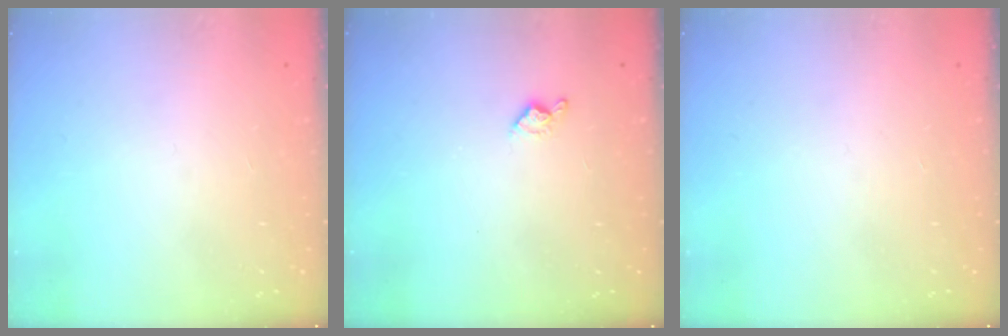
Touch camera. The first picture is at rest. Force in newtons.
{"total": 4.5, "press": 4.5, "slide": 0.7}
{"total": 0.0}